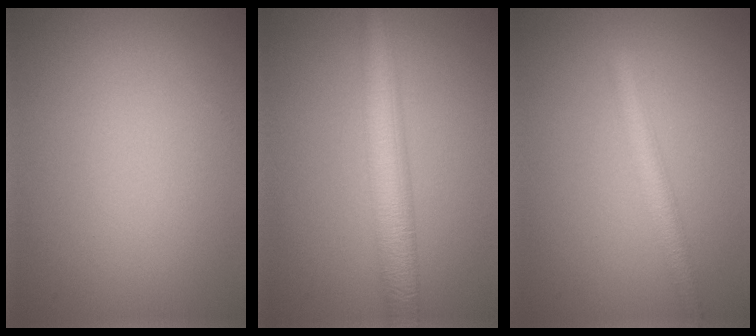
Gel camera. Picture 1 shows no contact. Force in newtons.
{"total": 5.6, "press": 5.6, "slide": 0.1}
{"total": 2.8, "press": 2.8, "slide": 0.1}